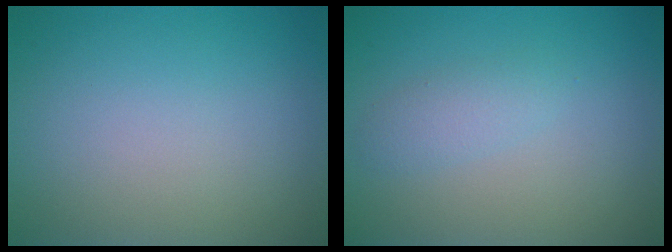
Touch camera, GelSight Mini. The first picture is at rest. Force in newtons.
{"total": 1.5, "press": 1.5, "slide": 0.1}